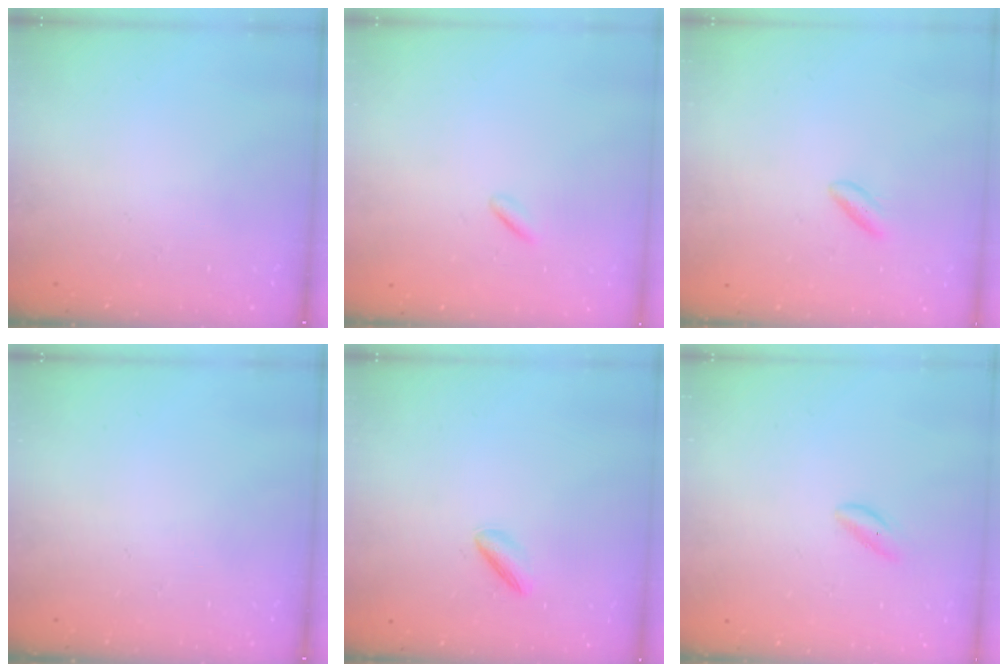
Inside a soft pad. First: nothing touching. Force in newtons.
{"total": 0.0}
{"total": 2.7, "press": 2.4, "slide": 1.1}
{"total": 0.0}
{"total": 3.1, "press": 3.1, "slide": 0.4}
{"total": 0.8, "press": 0.6, "slide": 0.6}